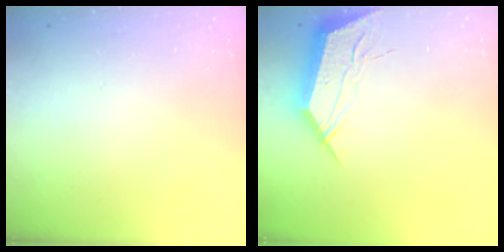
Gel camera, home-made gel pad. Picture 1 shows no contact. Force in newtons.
{"total": 13.1, "press": 13.1, "slide": 0.7}